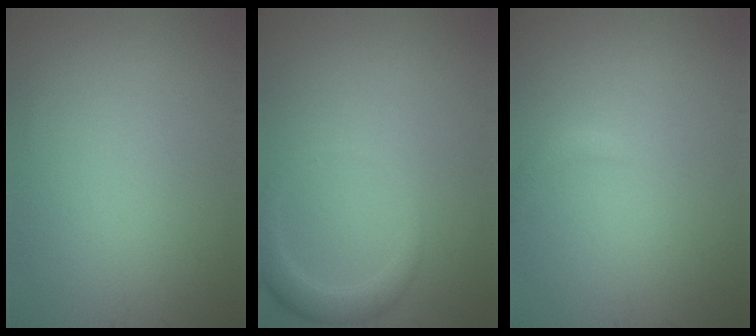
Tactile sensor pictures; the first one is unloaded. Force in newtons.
{"total": 2.2, "press": 2.2, "slide": 0.2}
{"total": 0.9, "press": 0.8, "slide": 0.1}